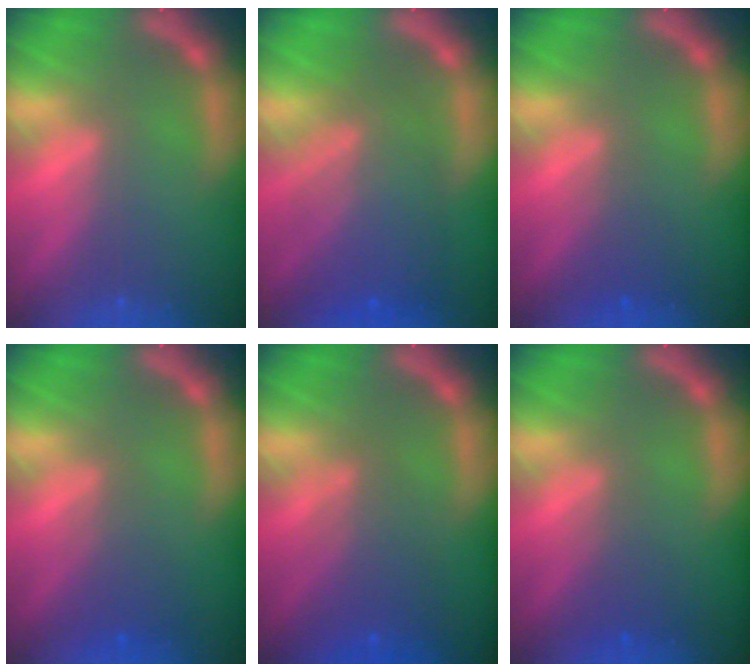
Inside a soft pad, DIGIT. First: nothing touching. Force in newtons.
{"total": 7.5}
{"total": 2.0}
{"total": 2.4}
{"total": 4.1}
{"total": 2.0}